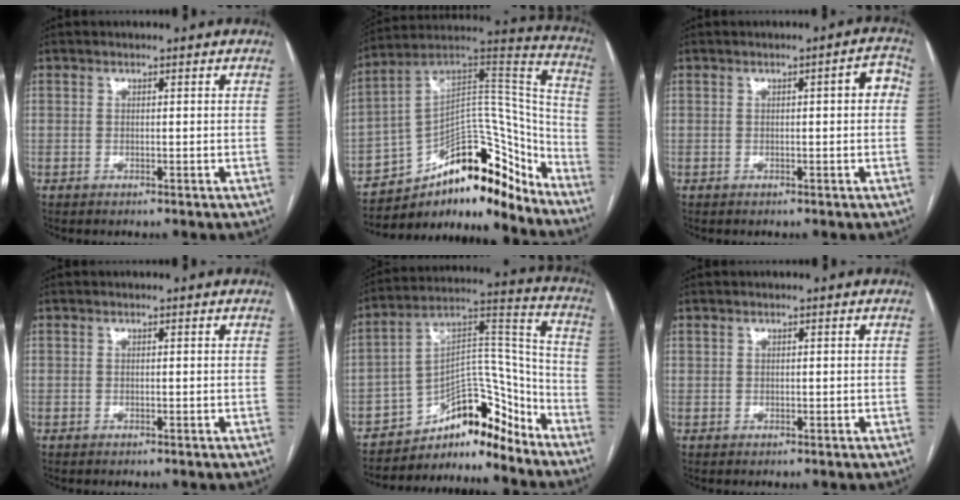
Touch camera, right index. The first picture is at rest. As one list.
[{"total": 21.8, "force": [-16.0, 7.9, 12.5], "torque": [-0.164, 0.069, -0.249]}, {"total": 3.4, "force": [0.4, 0.8, 3.3], "torque": [-0.036, 0.017, 0.002]}, {"total": 0.0}, {"total": 12.7, "force": [-10.9, 4.4, 4.7], "torque": [-0.062, 0.073, -0.181]}, {"total": 0.6, "force": [0.4, 0.4, 0.2], "torque": [0.003, 0.000, 0.008]}]